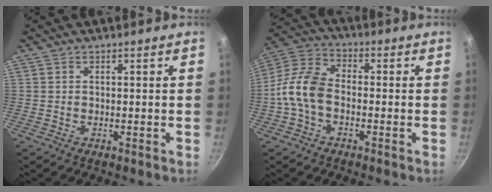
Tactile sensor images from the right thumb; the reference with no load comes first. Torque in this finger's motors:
{"motor_torque": [0.06, 1.21, 0.62, -1.00, 0.12]}